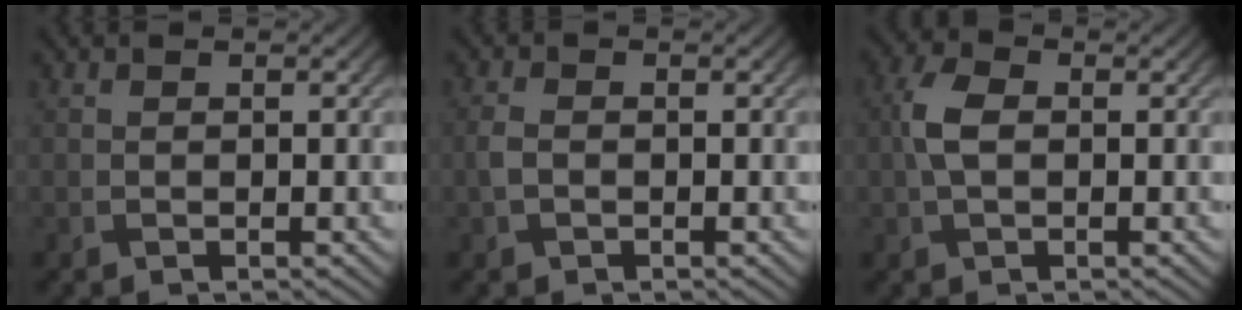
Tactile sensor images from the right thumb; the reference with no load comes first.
{"total": 1.9, "force": [-0.3, 1.4, 1.2], "torque": [-0.034, 0.001, -0.008]}
{"total": 4.0, "force": [0.1, 2.5, 3.2], "torque": [-0.079, 0.008, -0.003]}